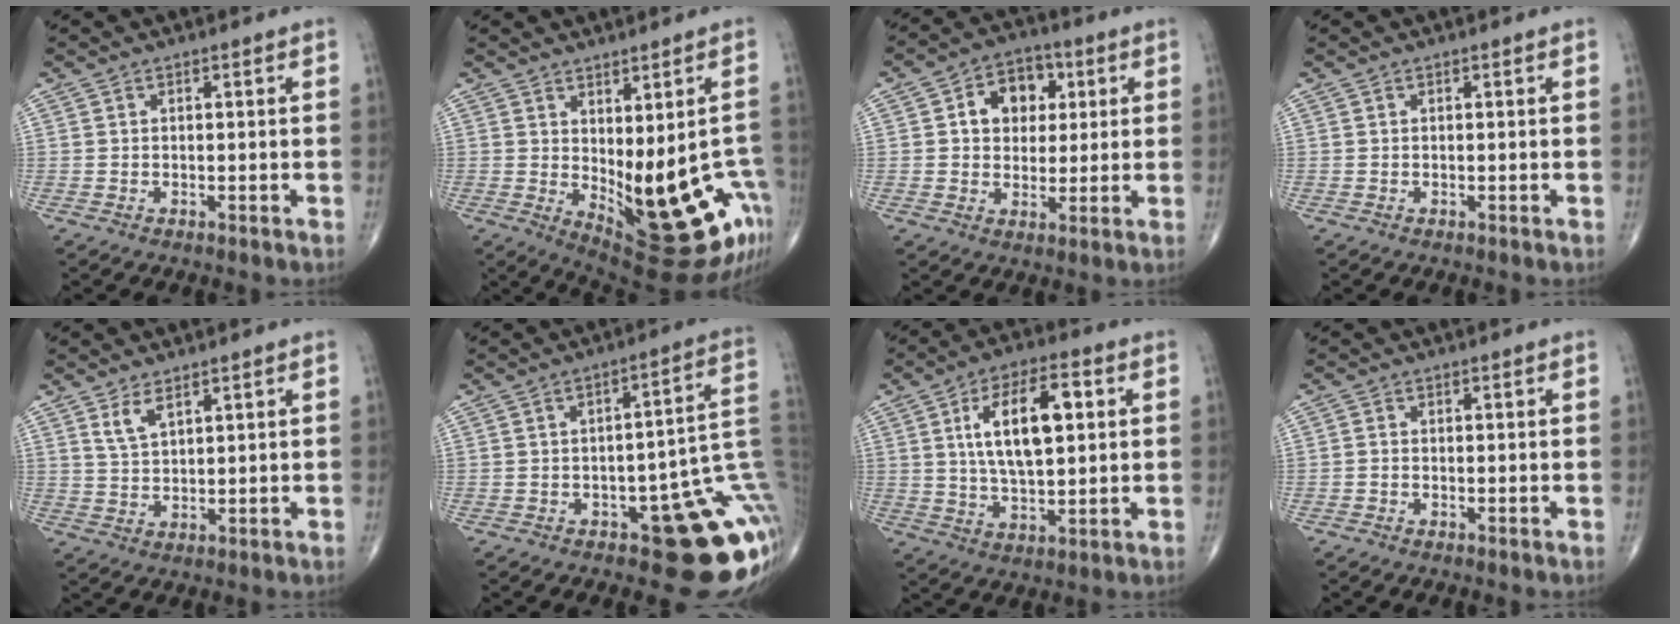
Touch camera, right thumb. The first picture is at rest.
{"total": 20.4, "force": [-5.6, 7.9, 17.9], "torque": [-0.174, -0.005, -0.048]}
{"total": 9.8, "force": [2.5, 7.5, 5.8], "torque": [-0.043, 0.004, 0.034]}
{"total": 0.0}
{"total": 3.8, "force": [2.4, 1.5, 2.5], "torque": [-0.047, -0.016, 0.053]}
{"total": 16.6, "force": [-5.6, 7.0, 14.0], "torque": [-0.087, 0.052, -0.060]}
{"total": 14.5, "force": [3.3, 6.3, 12.6], "torque": [-0.206, 0.003, 0.059]}
{"total": 0.5, "force": [-0.3, 0.3, 0.3], "torque": [-0.006, 0.000, -0.011]}